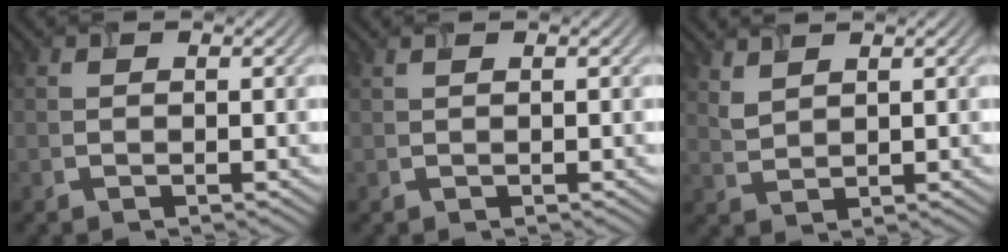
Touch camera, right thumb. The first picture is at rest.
{"total": 0.5, "force": [0.4, 0.0, 0.3], "torque": [-0.011, 0.006, 0.006]}
{"total": 2.5, "force": [2.0, 0.8, 1.2], "torque": [-0.034, -0.001, 0.050]}